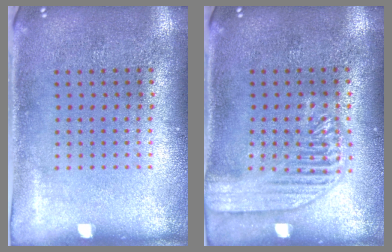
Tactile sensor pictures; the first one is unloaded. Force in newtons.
{"total": 1.8, "press": 1.7, "slide": 0.2}